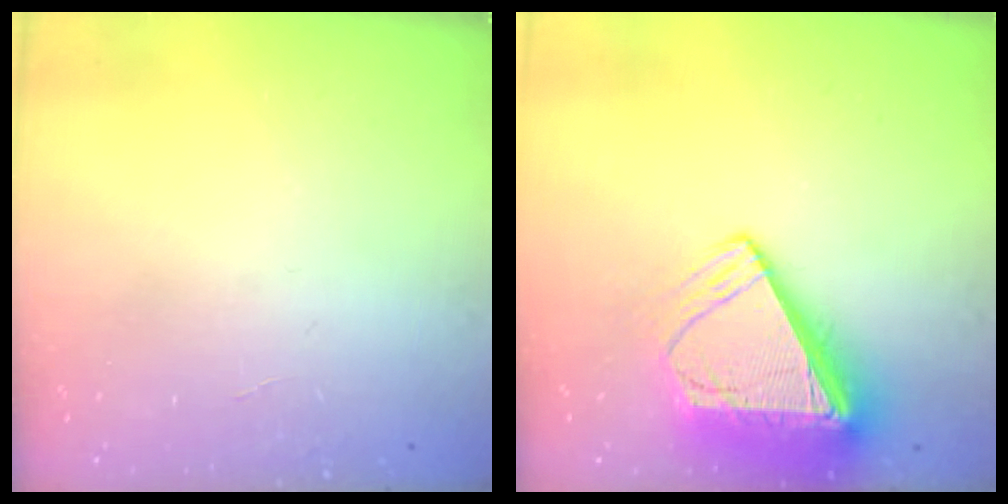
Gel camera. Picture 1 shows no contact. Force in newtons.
{"total": 11.8, "press": 11.7, "slide": 1.2}